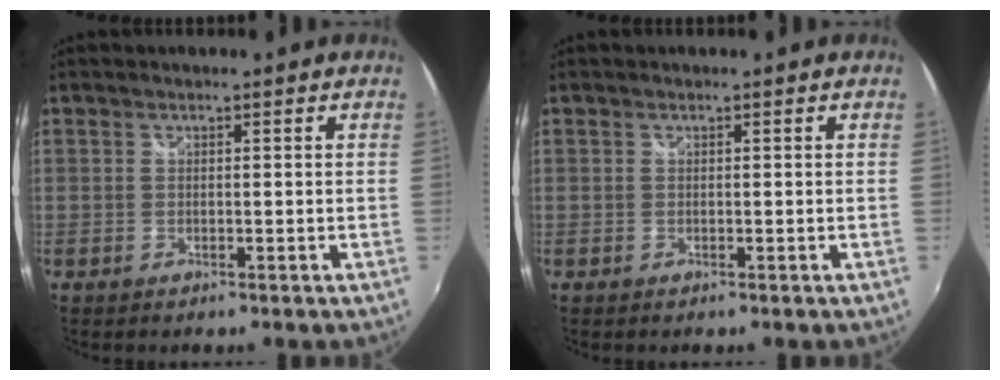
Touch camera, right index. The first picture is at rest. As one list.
[{"total": 0.0}]